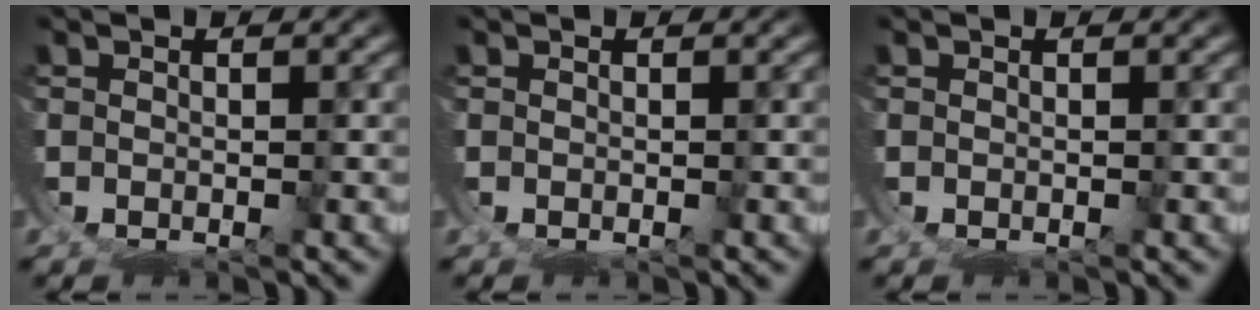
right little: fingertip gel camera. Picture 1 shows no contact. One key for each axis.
{"total": 0.0}
{"total": 0.0}